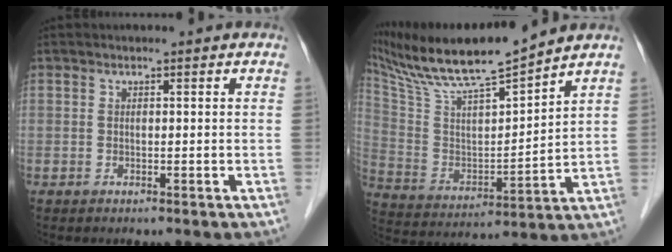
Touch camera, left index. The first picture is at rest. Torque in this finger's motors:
{"motor_torque": [-0.76, -1.38, -0.42, 0.00]}